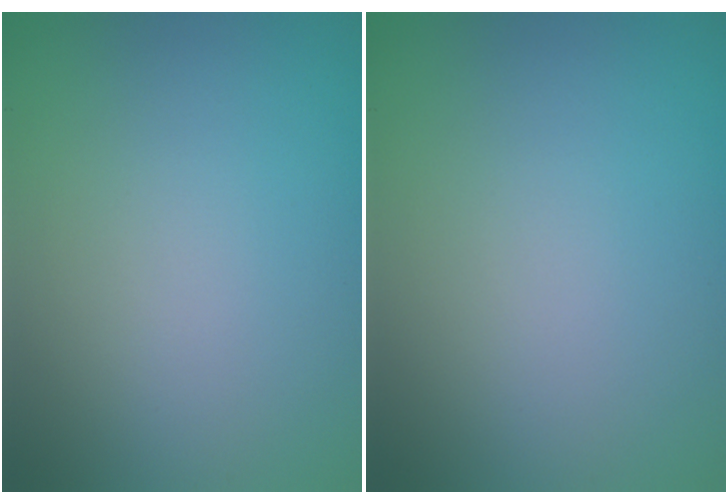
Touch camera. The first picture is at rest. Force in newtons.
{"total": 0.0}